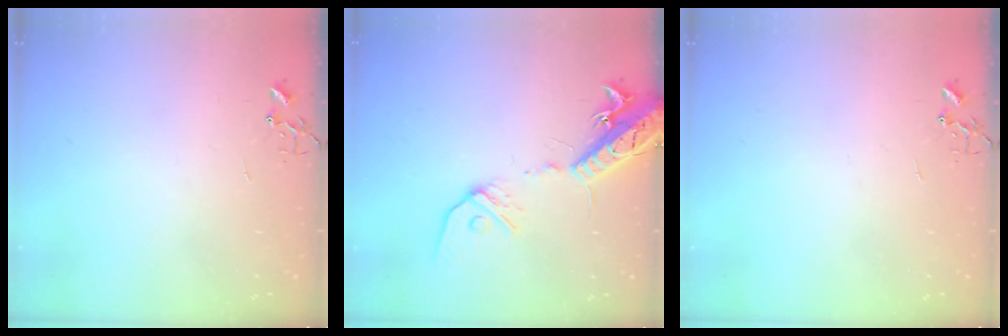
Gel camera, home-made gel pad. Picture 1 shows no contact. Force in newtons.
{"total": 16.6, "press": 16.3, "slide": 3.5}
{"total": 0.0}